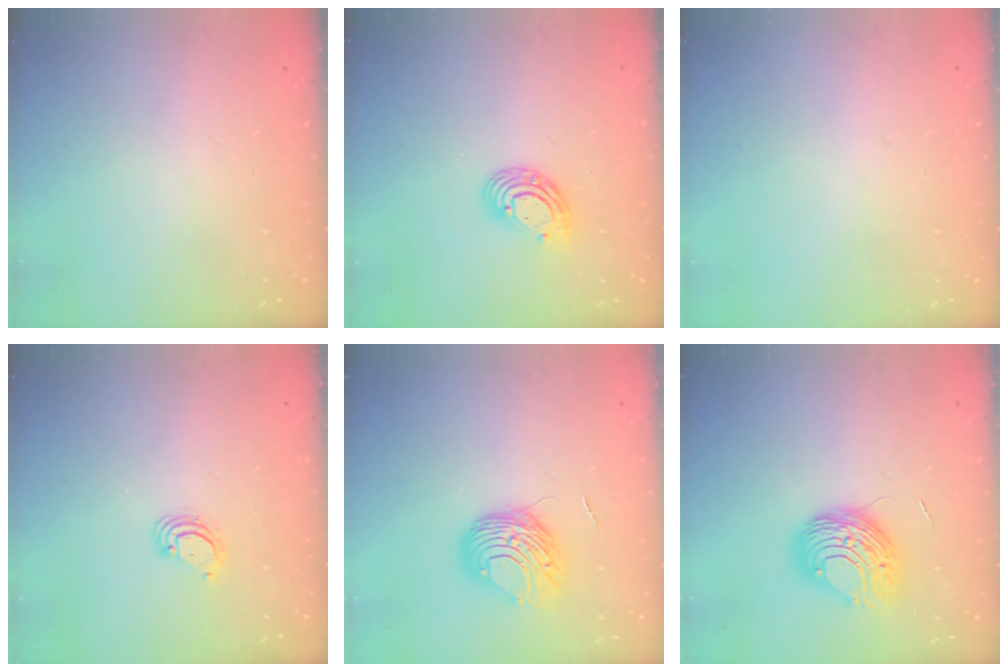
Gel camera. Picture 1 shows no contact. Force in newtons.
{"total": 8.4, "press": 8.3, "slide": 1.1}
{"total": 0.0}
{"total": 3.0, "press": 3.0, "slide": 0.2}
{"total": 8.8, "press": 8.8, "slide": 0.8}
{"total": 9.5, "press": 9.5, "slide": 0.7}